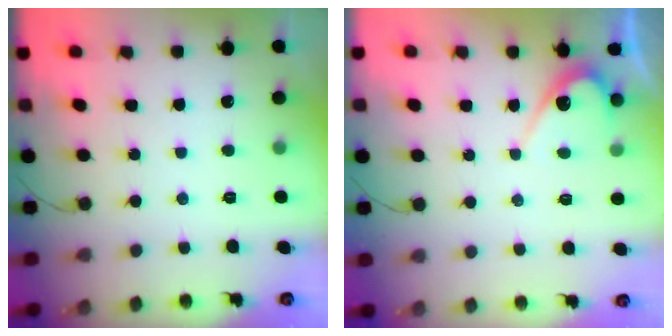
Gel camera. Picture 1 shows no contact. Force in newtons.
{"total": 5.8, "press": 5.8, "slide": 0.4}